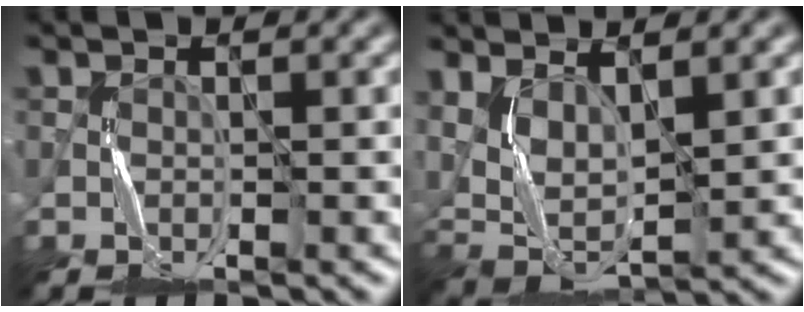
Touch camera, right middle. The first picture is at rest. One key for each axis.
{"total": 5.0, "fx": 1.7, "fy": 2.4, "fz": 4.0, "tx": -0.095, "ty": -0.006, "tz": 0.040}